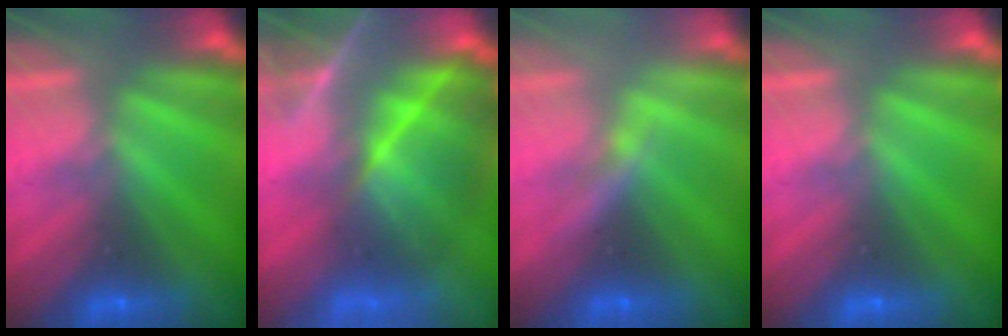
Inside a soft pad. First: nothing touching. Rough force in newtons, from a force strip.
{"total": 7.6}
{"total": 2.2}
{"total": 0.0}